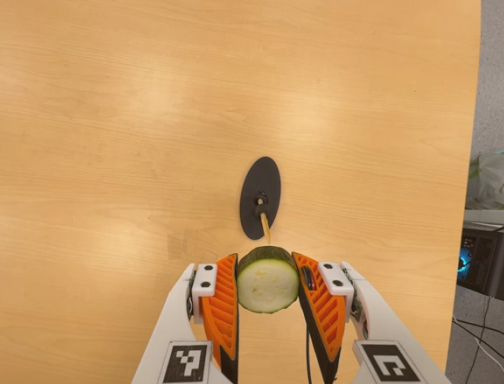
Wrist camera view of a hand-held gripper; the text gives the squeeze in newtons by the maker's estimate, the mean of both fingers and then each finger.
{"total": 12.0, "left": 11.3, "right": 12.6}